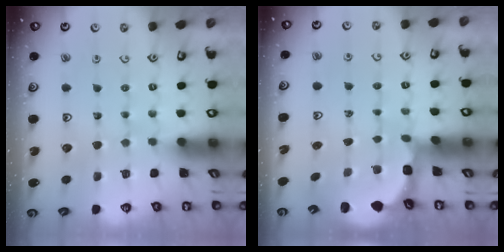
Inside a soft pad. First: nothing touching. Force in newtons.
{"total": 2.7, "press": 2.3, "slide": 1.4}